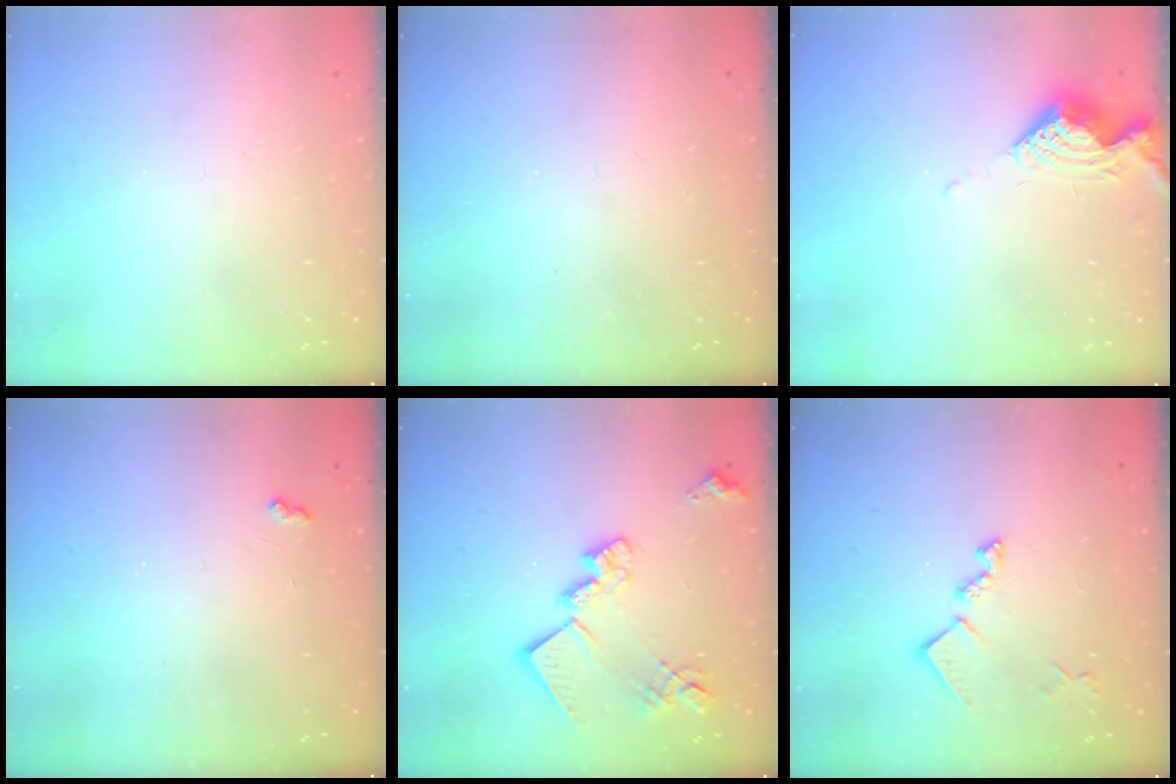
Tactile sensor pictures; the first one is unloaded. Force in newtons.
{"total": 1.3, "press": 1.2, "slide": 0.2}
{"total": 8.0, "press": 8.0, "slide": 0.4}
{"total": 2.9, "press": 2.9, "slide": 0.5}
{"total": 19.1, "press": 19.0, "slide": 1.2}
{"total": 12.0, "press": 12.0, "slide": 0.4}